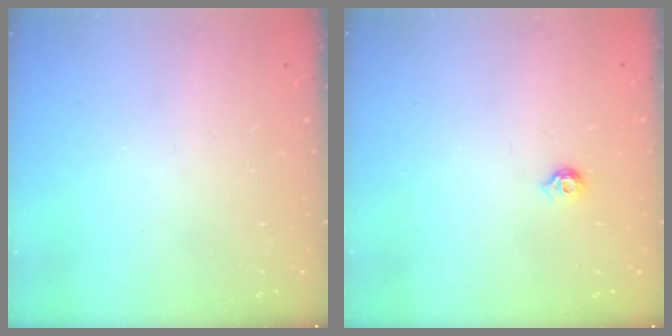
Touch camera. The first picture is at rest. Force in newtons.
{"total": 4.8, "press": 4.7, "slide": 0.9}